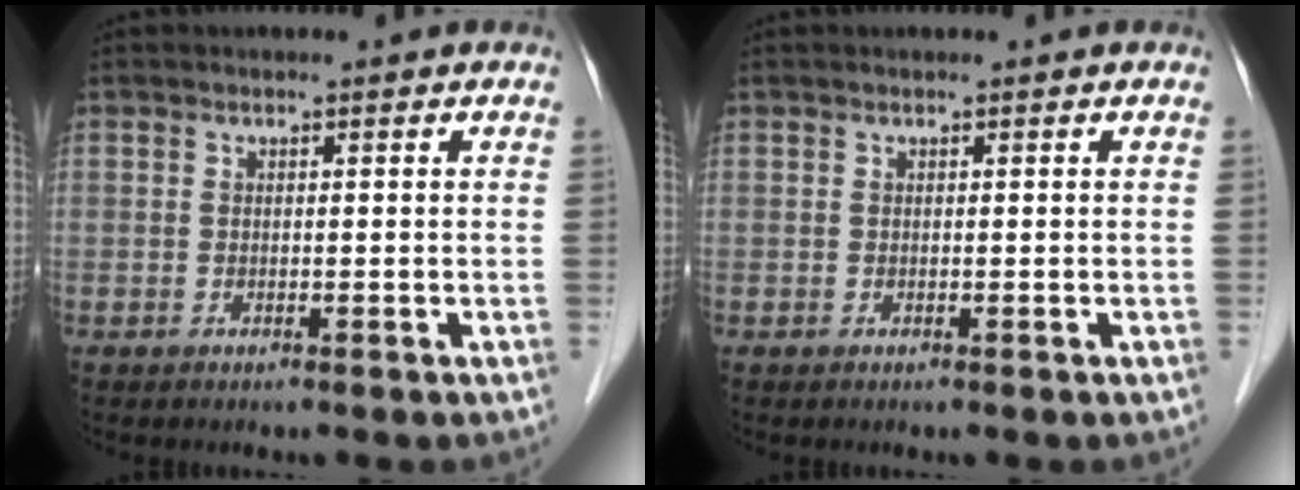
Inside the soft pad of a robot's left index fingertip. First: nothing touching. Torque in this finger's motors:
{"motor_torque": [0.03, 0.01, 0.01, 0.00]}